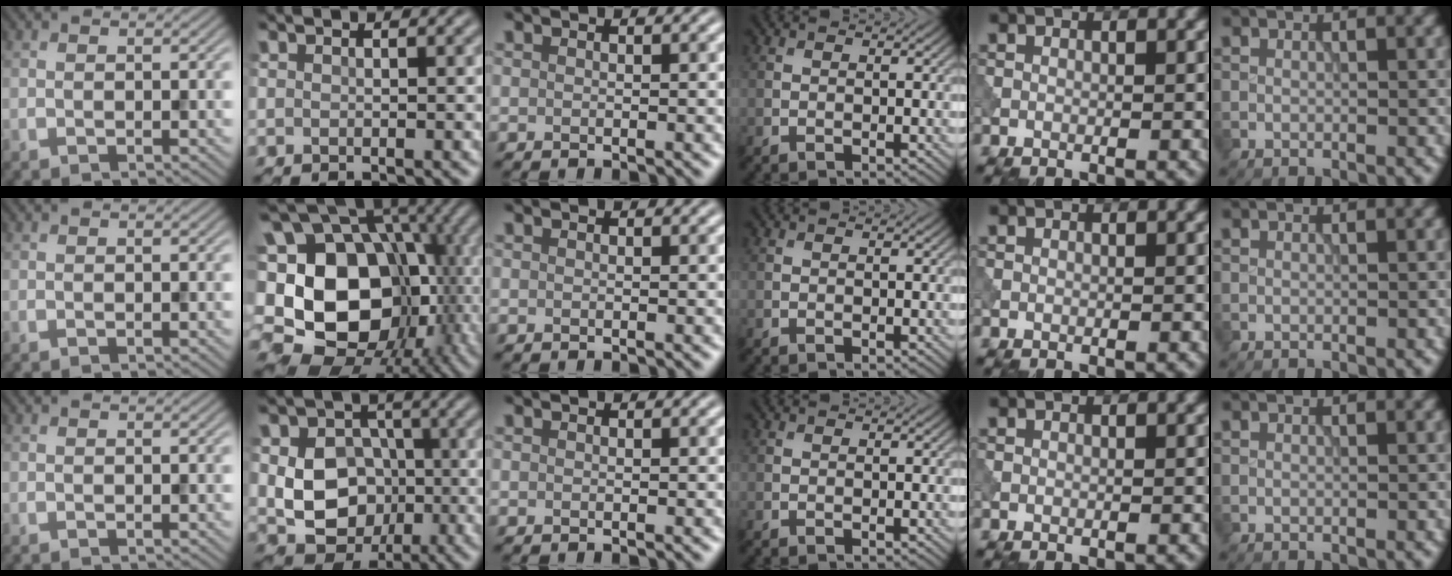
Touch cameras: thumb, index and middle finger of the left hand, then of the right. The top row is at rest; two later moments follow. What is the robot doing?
{"motion": "press", "object": "tv remote"}